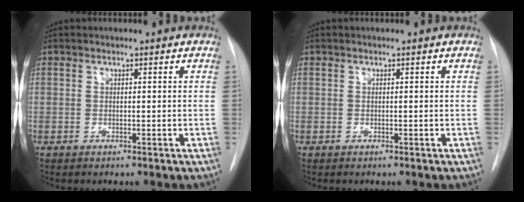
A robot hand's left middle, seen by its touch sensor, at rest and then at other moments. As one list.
[{"total": 0.0}]